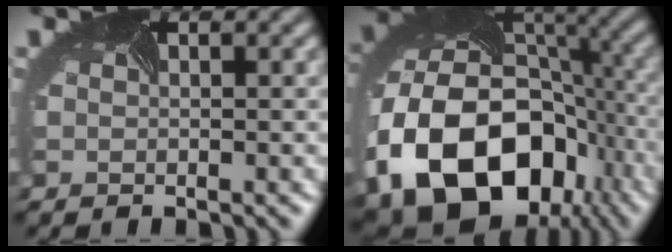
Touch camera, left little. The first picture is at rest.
{"total": 18.2, "force": [-6.7, 12.9, 11.0], "torque": [-0.228, -0.042, -0.102]}